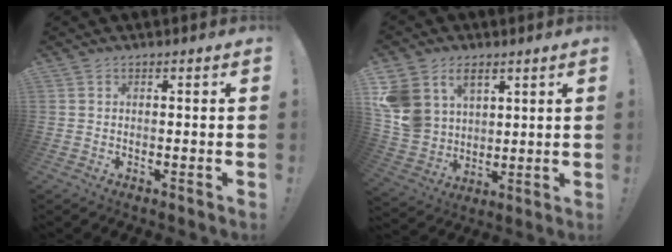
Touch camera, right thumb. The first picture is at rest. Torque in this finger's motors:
{"motor_torque": [1.91, 1.97, 0.53, -0.02, 0.09]}